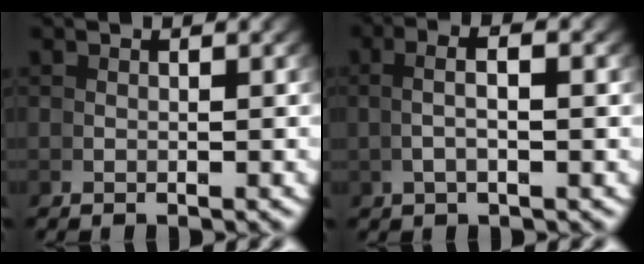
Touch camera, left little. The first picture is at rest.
{"total": 2.8, "force": [0.8, 0.4, 2.7], "torque": [-0.044, 0.013, 0.014]}